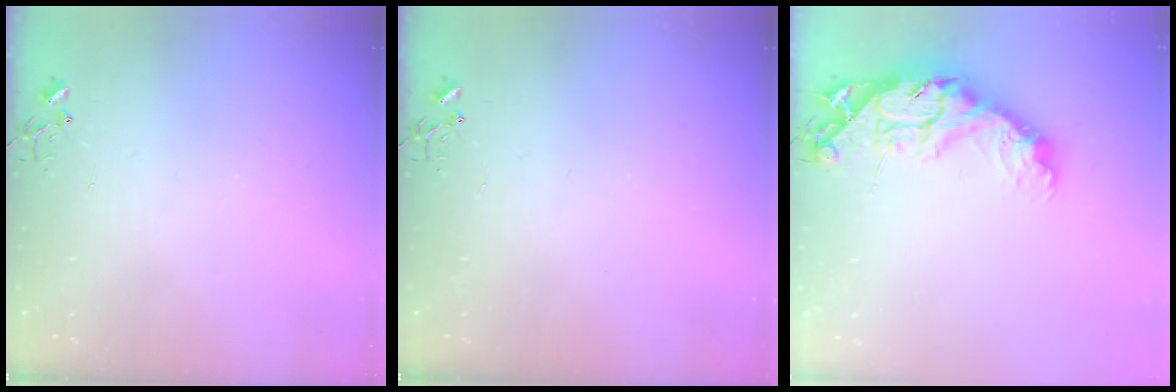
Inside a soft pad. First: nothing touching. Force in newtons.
{"total": 0.0}
{"total": 18.3, "press": 18.3, "slide": 1.4}